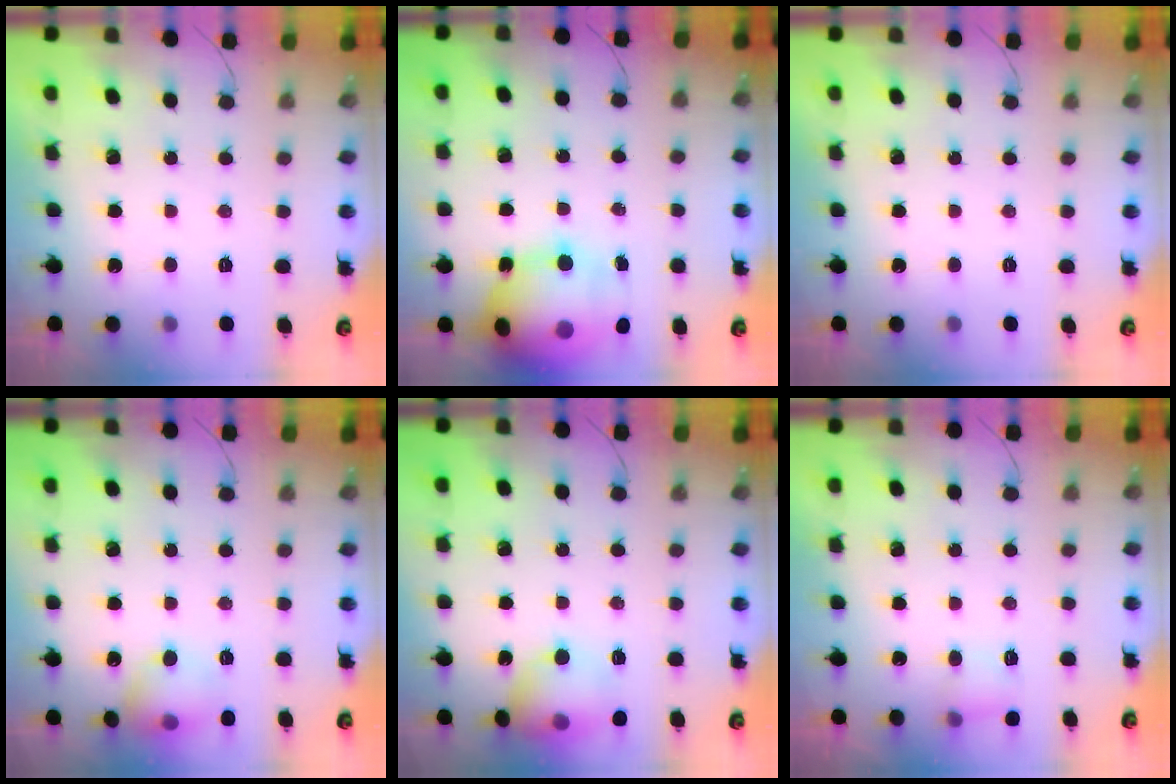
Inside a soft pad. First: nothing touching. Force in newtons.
{"total": 20.4, "press": 20.0, "slide": 4.3}
{"total": 0.0}
{"total": 9.4, "press": 9.3, "slide": 1.3}
{"total": 12.8, "press": 12.6, "slide": 1.9}
{"total": 3.9, "press": 3.7, "slide": 1.3}